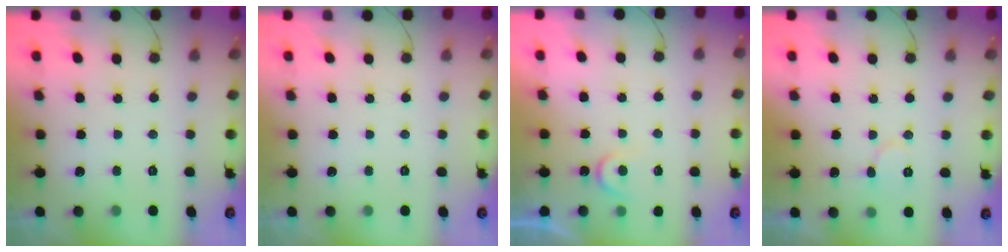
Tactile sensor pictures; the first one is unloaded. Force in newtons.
{"total": 0.0}
{"total": 4.5, "press": 4.5, "slide": 0.4}
{"total": 6.8, "press": 6.8, "slide": 0.7}